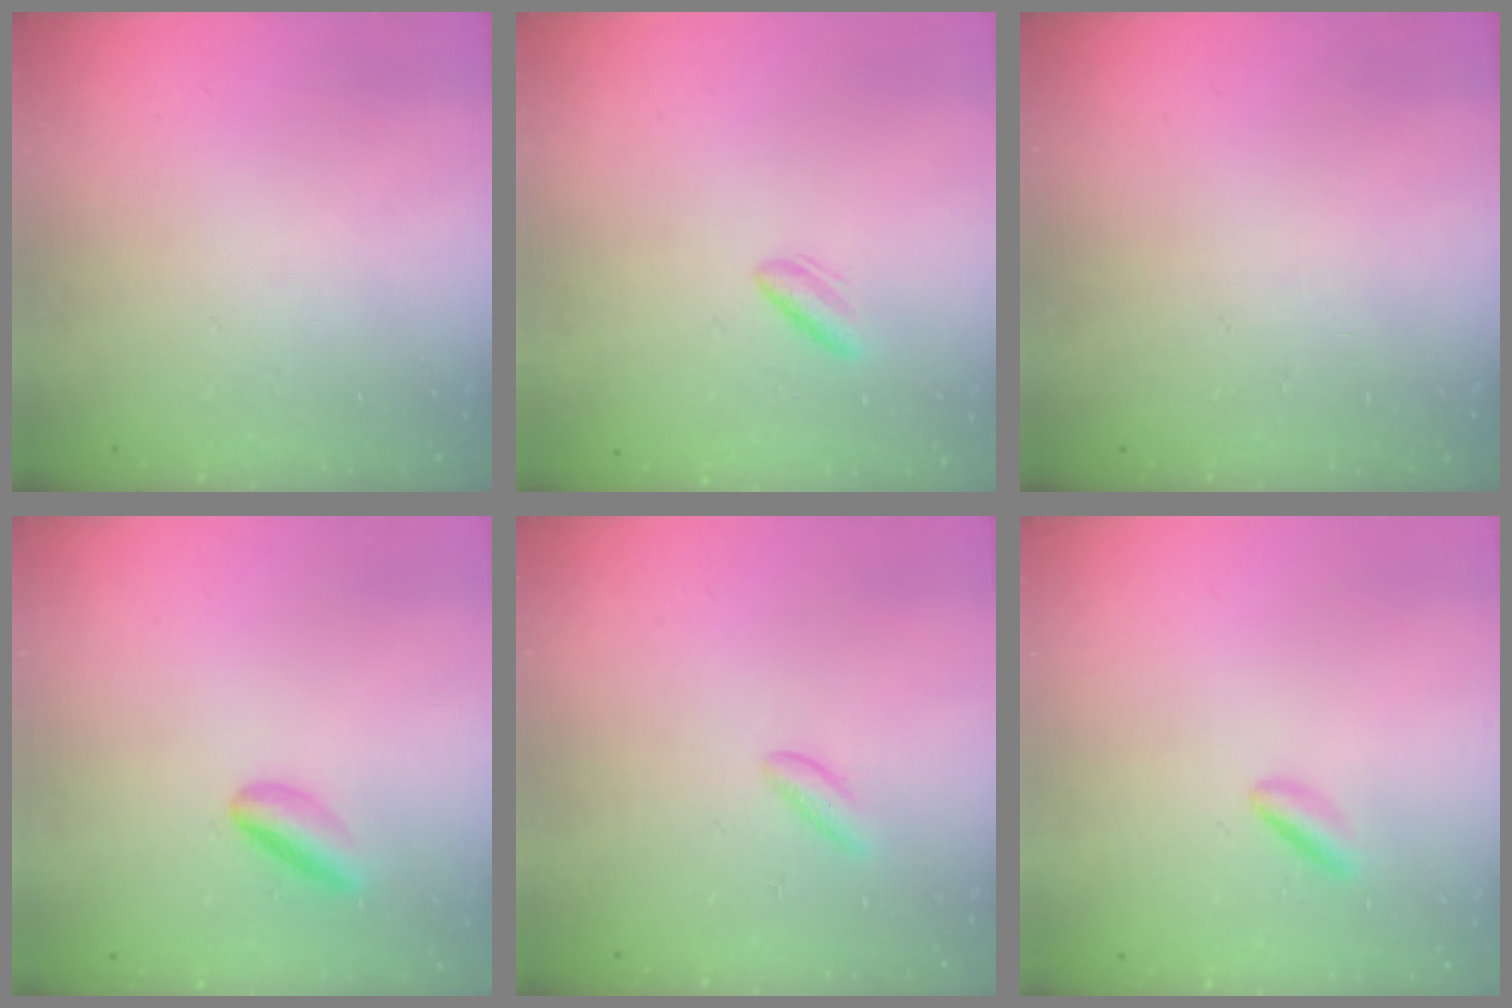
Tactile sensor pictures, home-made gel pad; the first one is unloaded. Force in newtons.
{"total": 2.9, "press": 2.6, "slide": 1.3}
{"total": 0.0}
{"total": 5.4, "press": 5.2, "slide": 1.7}
{"total": 1.4, "press": 1.3, "slide": 0.3}
{"total": 2.3, "press": 2.2, "slide": 0.4}